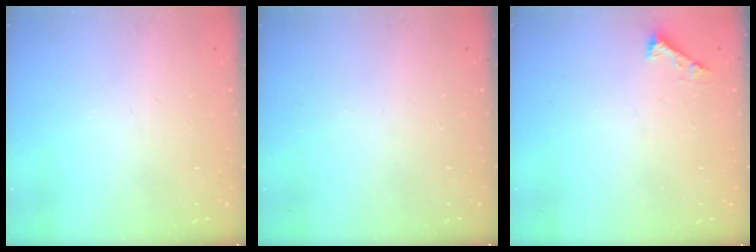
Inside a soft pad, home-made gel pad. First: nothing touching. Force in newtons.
{"total": 0.0}
{"total": 2.3, "press": 2.3, "slide": 0.3}